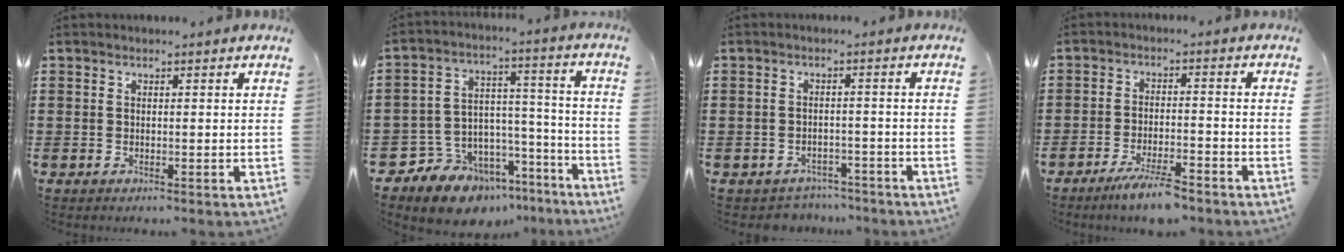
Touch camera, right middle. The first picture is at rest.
{"total": 9.3, "force": [-7.9, 4.8, 0.5], "torque": [-0.023, 0.018, -0.147]}
{"total": 2.3, "force": [-2.2, 0.6, -0.3], "torque": [-0.004, 0.001, -0.049]}
{"total": 5.1, "force": [-4.3, 0.4, 2.9], "torque": [-0.059, -0.007, -0.078]}